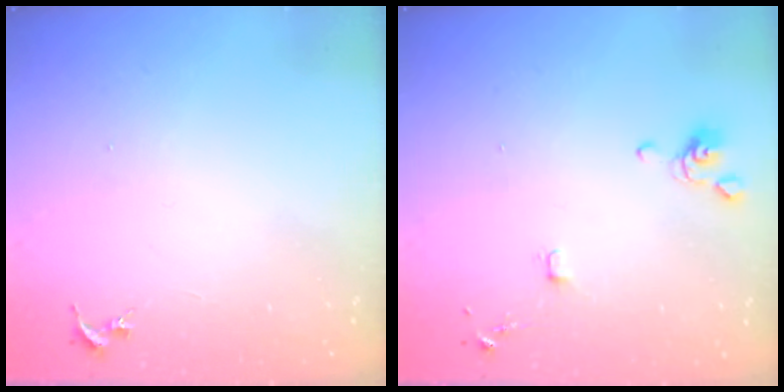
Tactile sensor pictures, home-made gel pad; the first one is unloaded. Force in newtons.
{"total": 4.1, "press": 4.0, "slide": 0.7}